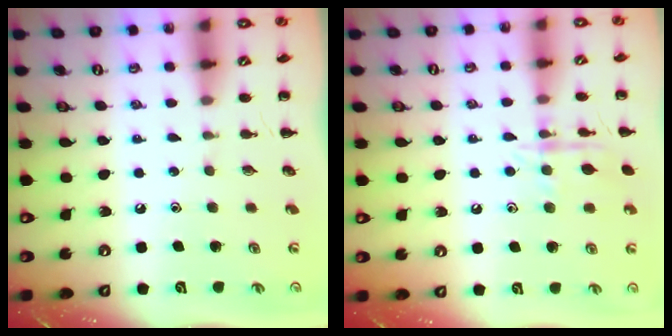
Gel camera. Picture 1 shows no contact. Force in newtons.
{"total": 10.6, "press": 10.6, "slide": 0.6}